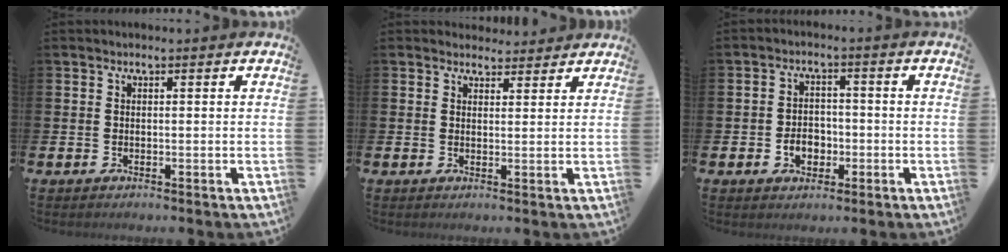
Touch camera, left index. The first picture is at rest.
{"total": 2.8, "force": [2.6, 0.9, -0.3], "torque": [0.015, -0.014, 0.046]}
{"total": 3.6, "force": [-1.2, 2.8, 1.9], "torque": [-0.026, -0.001, -0.029]}